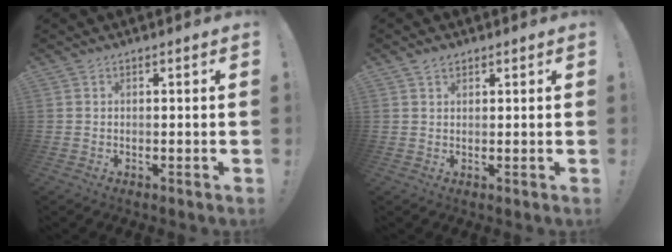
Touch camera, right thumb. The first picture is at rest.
{"total": 2.1, "force": [1.5, 1.2, 0.8], "torque": [-0.015, -0.001, 0.028]}